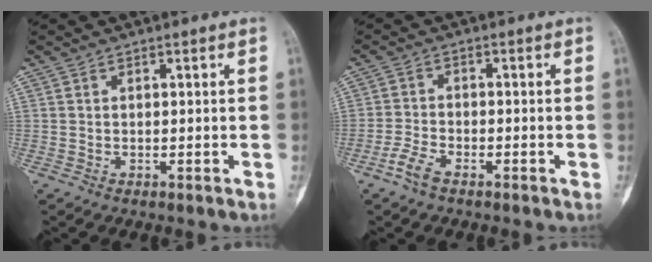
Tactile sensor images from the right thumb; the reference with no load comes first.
{"total": 3.5, "force": [-2.5, 1.3, 2.1], "torque": [-0.053, 0.011, -0.053]}